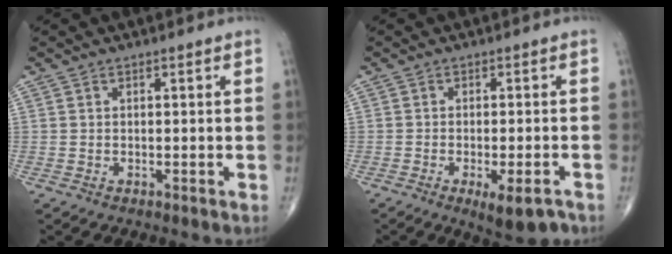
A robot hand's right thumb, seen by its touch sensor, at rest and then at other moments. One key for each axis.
{"total": 6.7, "fx": -3.6, "fy": 2.2, "fz": 5.2, "tx": -0.069, "ty": 0.006, "tz": -0.046}